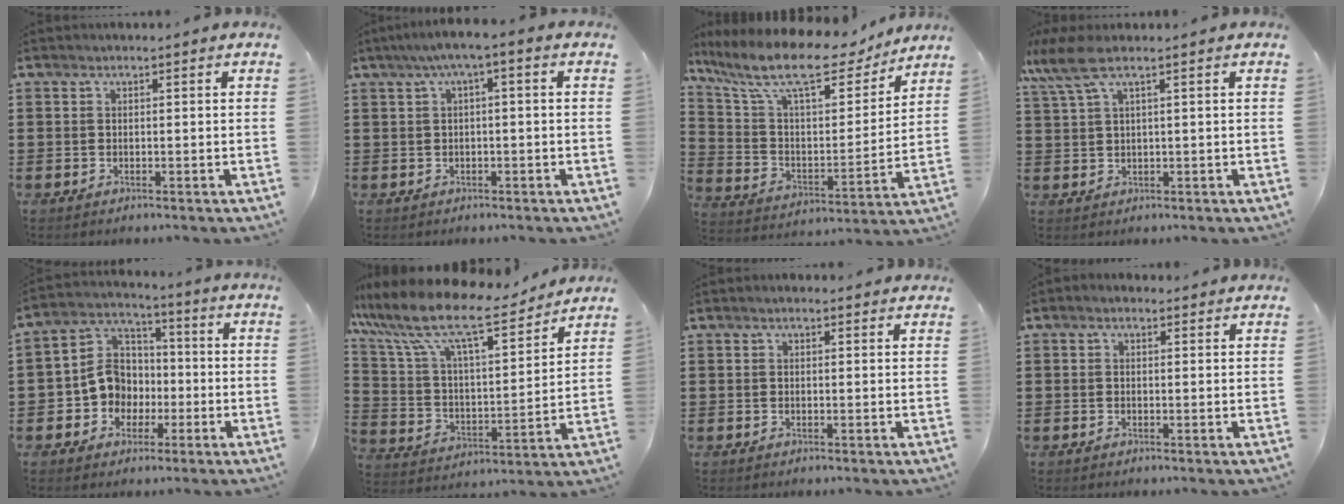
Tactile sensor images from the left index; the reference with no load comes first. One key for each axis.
{"total": 2.8, "fx": -0.8, "fy": 0.2, "fz": 2.7, "tx": -0.047, "ty": 0.005, "tz": -0.018}
{"total": 13.2, "fx": 10.4, "fy": 3.1, "fz": 7.5, "tx": -0.180, "ty": -0.062, "tz": 0.177}
{"total": 4.3, "fx": 1.9, "fy": 0.9, "fz": 3.7, "tx": -0.103, "ty": -0.006, "tz": 0.026}
{"total": 8.2, "fx": -1.8, "fy": 7.5, "fz": 2.9, "tx": -0.101, "ty": 0.006, "tz": -0.038}
{"total": 12.3, "fx": 10.0, "fy": 1.9, "fz": 6.9, "tx": -0.173, "ty": -0.058, "tz": 0.169}
{"total": 0.7, "fx": 0.3, "fy": 0.3, "fz": 0.5, "tx": -0.010, "ty": 0.004, "tz": 0.005}
{"total": 0.8, "fx": 0.0, "fy": 0.5, "fz": 0.6, "tx": -0.012, "ty": 0.005, "tz": 0.000}